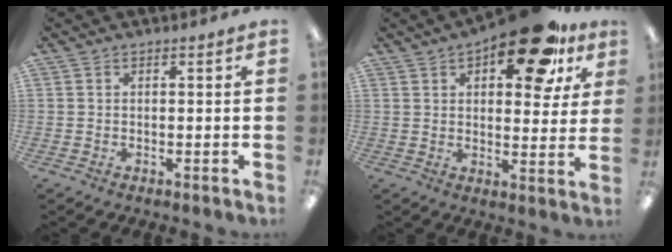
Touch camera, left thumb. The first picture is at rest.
{"total": 18.5, "force": [10.9, 8.0, 12.7], "torque": [-0.159, -0.055, 0.170]}